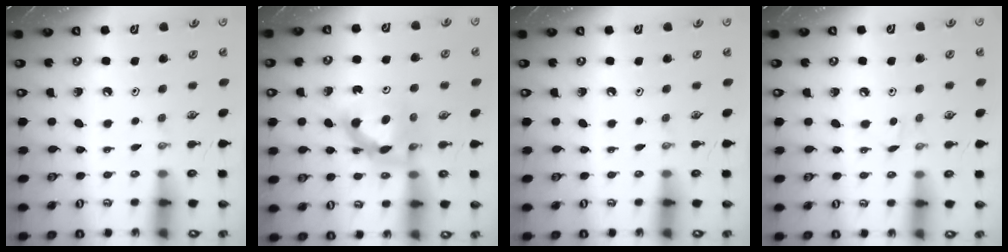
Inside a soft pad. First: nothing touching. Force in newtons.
{"total": 7.6, "press": 7.6, "slide": 0.6}
{"total": 0.0}
{"total": 2.8, "press": 2.8, "slide": 0.3}